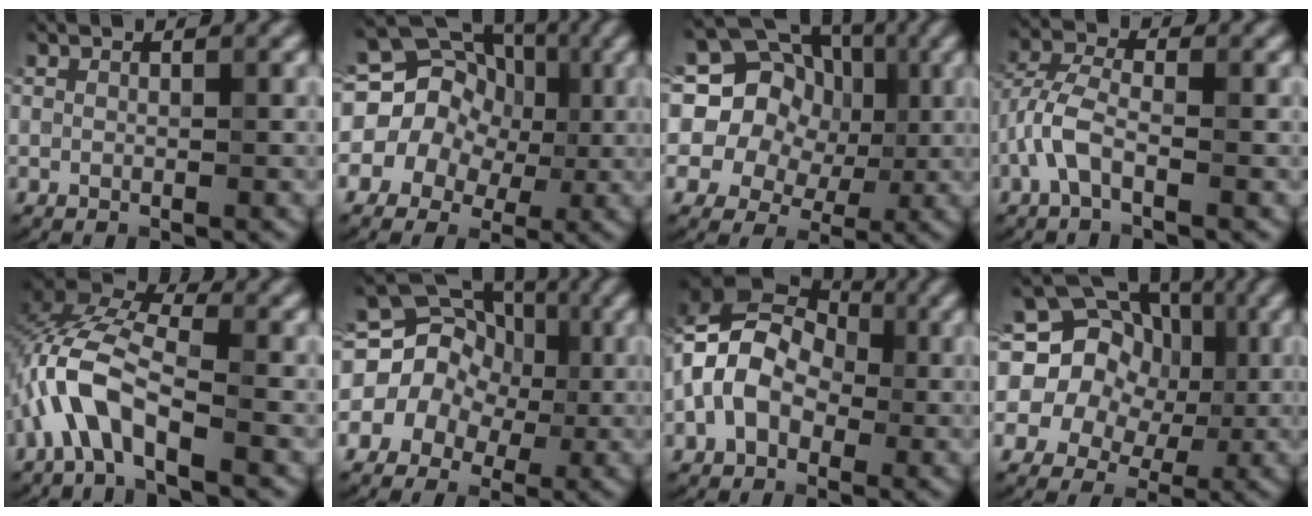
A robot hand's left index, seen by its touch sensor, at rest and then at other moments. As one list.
[{"total": 13.8, "force": [1.0, 12.4, 5.9], "torque": [-0.107, 0.052, -0.023]}, {"total": 17.9, "force": [4.9, 15.4, 7.7], "torque": [-0.145, 0.051, 0.051]}, {"total": 3.7, "force": [-1.5, 1.6, 2.9], "torque": [-0.068, 0.009, -0.044]}, {"total": 6.7, "force": [-2.4, 2.9, 5.5], "torque": [-0.121, 0.015, -0.052]}, {"total": 11.7, "force": [0.0, 10.6, 5.0], "torque": [-0.077, 0.057, -0.047]}, {"total": 7.5, "force": [-0.6, 5.6, 4.9], "torque": [-0.086, 0.016, -0.030]}, {"total": 17.7, "force": [4.1, 15.4, 7.7], "torque": [-0.136, 0.047, 0.030]}]